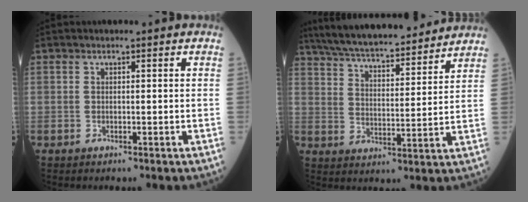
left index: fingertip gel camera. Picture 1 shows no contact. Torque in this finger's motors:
{"motor_torque": [1.04, -1.10, 0.62, 0.13]}